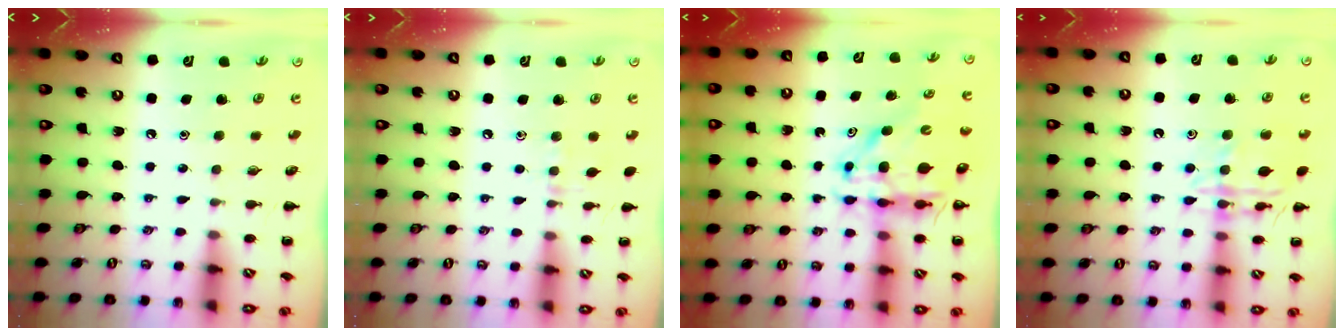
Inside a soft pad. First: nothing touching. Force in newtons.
{"total": 5.3, "press": 5.0, "slide": 1.7}
{"total": 12.2, "press": 11.7, "slide": 3.4}
{"total": 14.2, "press": 14.2, "slide": 0.7}